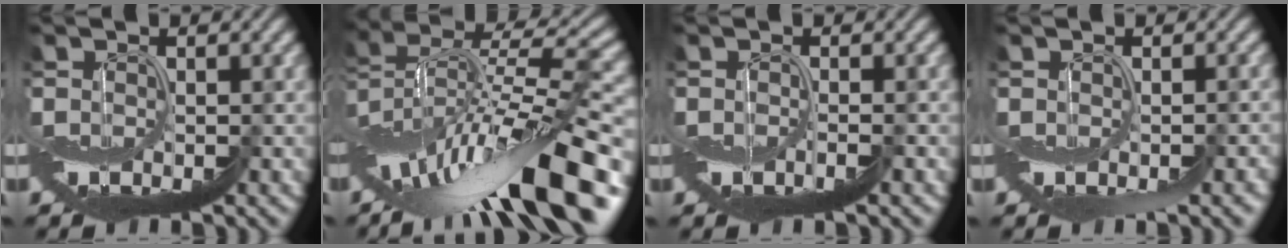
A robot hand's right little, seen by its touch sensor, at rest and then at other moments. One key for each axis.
{"total": 13.3, "fx": -3.2, "fy": 4.7, "fz": 12.1, "tx": -0.199, "ty": 0.030, "tz": -0.050}
{"total": 0.7, "fx": -0.1, "fy": 0.0, "fz": 0.7, "tx": -0.016, "ty": -0.003, "tz": -0.003}
{"total": 2.2, "fx": -1.2, "fy": 0.4, "fz": 1.8, "tx": -0.025, "ty": -0.007, "tz": -0.013}